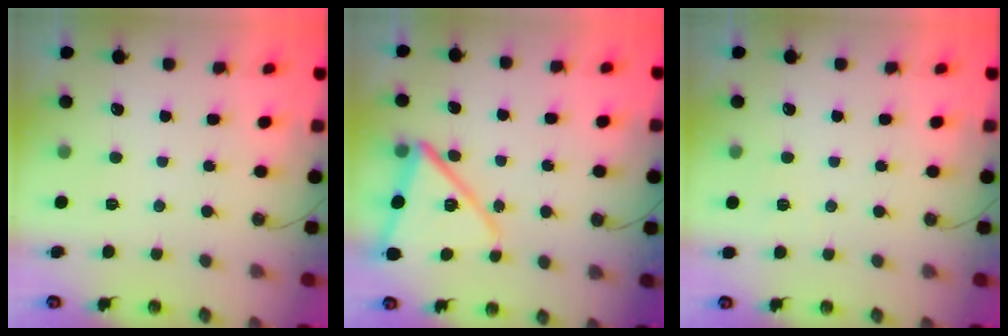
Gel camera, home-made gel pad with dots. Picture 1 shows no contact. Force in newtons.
{"total": 14.5, "press": 14.5, "slide": 1.2}
{"total": 2.4, "press": 2.3, "slide": 0.6}